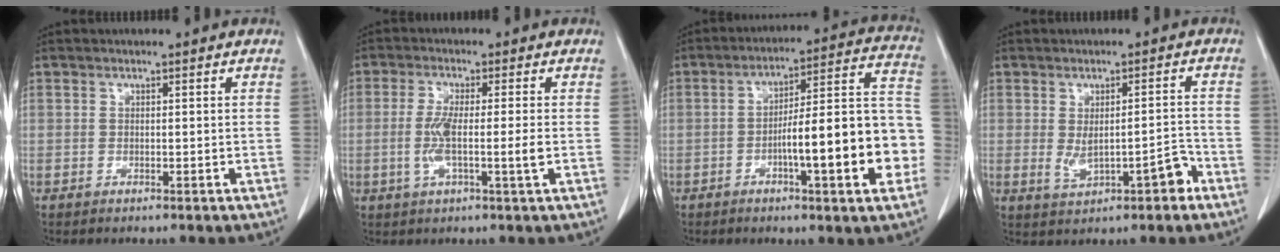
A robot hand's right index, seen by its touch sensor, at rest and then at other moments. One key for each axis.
{"total": 6.0, "fx": -0.9, "fy": 0.1, "fz": 6.0, "tx": -0.118, "ty": -0.008, "tz": -0.019}
{"total": 17.3, "fx": -4.5, "fy": 2.2, "fz": 16.5, "tx": -0.201, "ty": 0.028, "tz": -0.062}
{"total": 5.8, "fx": -1.8, "fy": 1.9, "fz": 5.2, "tx": -0.075, "ty": 0.011, "tz": -0.012}